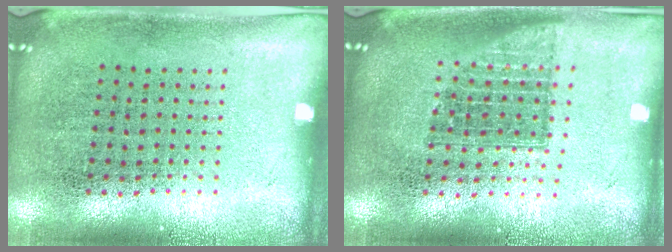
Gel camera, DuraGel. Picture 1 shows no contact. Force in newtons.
{"total": 1.4, "press": 1.1, "slide": 0.8}